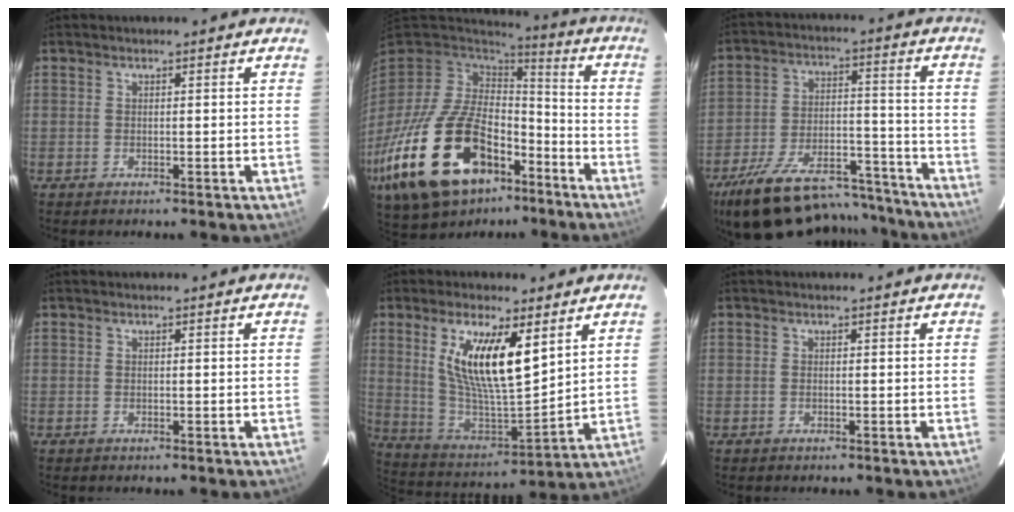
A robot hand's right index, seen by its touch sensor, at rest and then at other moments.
{"total": 31.8, "force": [-15.9, 18.1, 20.7], "torque": [-0.447, -0.024, -0.247]}
{"total": 26.3, "force": [-21.3, 9.9, 11.7], "torque": [-0.225, 0.013, -0.298]}
{"total": 0.0}
{"total": 16.5, "force": [7.0, 5.2, 14.0], "torque": [-0.264, -0.005, 0.140]}
{"total": 0.0}